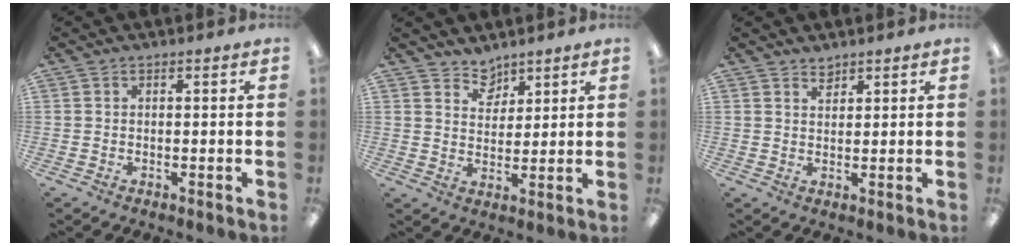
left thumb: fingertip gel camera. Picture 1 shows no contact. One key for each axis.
{"total": 4.5, "fx": 3.9, "fy": 2.2, "fz": 0.0, "tx": 0.003, "ty": -0.027, "tz": 0.072}
{"total": 2.0, "fx": 1.8, "fy": 0.7, "fz": 0.3, "tx": 0.000, "ty": -0.005, "tz": 0.033}